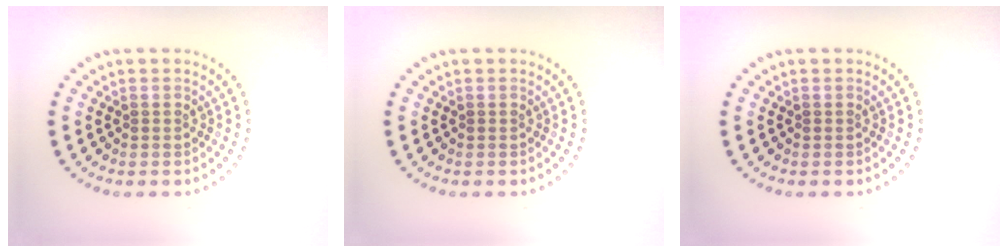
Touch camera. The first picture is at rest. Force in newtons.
{"total": 0.0}
{"total": 0.0}